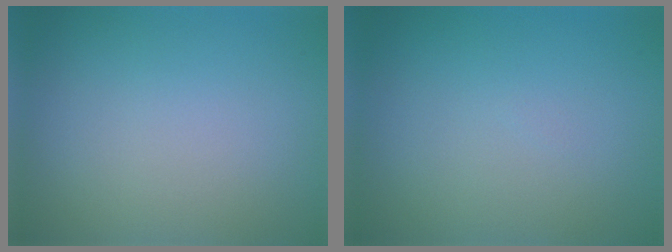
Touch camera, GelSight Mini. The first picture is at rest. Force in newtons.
{"total": 0.0}